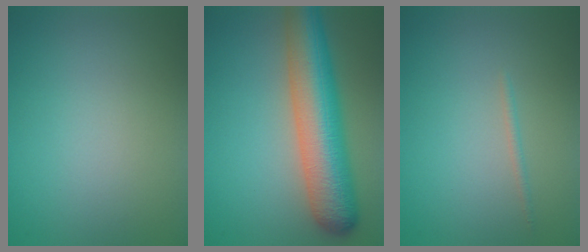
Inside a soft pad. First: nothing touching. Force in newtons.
{"total": 9.0, "press": 9.0, "slide": 0.4}
{"total": 0.6, "press": 0.6, "slide": 0.1}